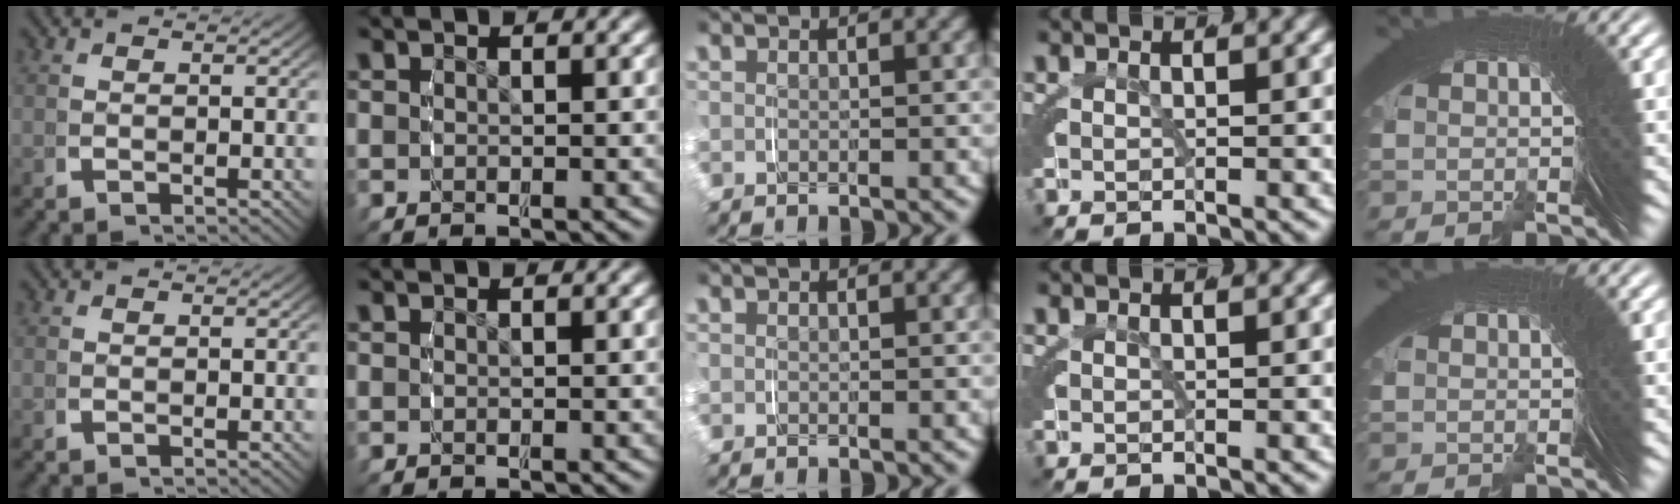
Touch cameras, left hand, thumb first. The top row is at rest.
{}